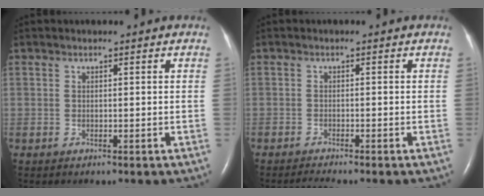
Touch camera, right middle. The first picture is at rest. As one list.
[{"total": 2.2, "force": [-2.0, -0.3, 0.8], "torque": [-0.021, -0.007, -0.033]}]